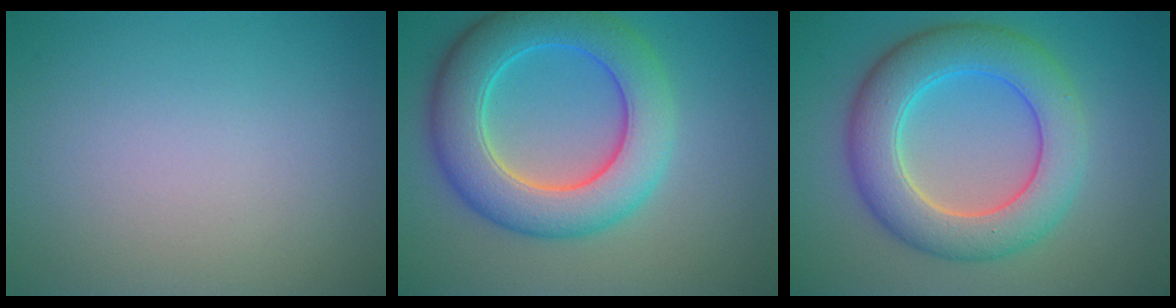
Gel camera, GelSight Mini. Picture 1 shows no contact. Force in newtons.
{"total": 8.4, "press": 8.4, "slide": 0.2}
{"total": 7.9, "press": 7.8, "slide": 0.2}